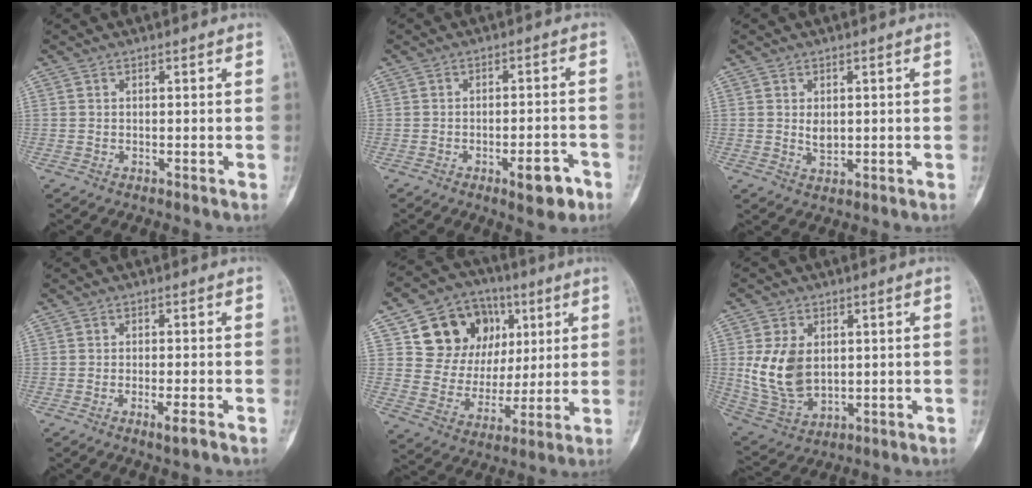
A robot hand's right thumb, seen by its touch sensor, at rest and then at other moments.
{"total": 6.3, "force": [-3.3, 2.2, 4.8], "torque": [-0.056, 0.019, -0.040]}
{"total": 2.6, "force": [0.5, 1.7, 1.9], "torque": [-0.026, -0.008, 0.014]}
{"total": 2.8, "force": [-1.5, 0.3, 2.3], "torque": [-0.044, -0.001, -0.027]}
{"total": 17.5, "force": [6.5, 14.1, 8.2], "torque": [-0.087, 0.003, 0.121]}
{"total": 11.7, "force": [1.4, 7.8, 8.6], "torque": [-0.152, -0.011, 0.046]}